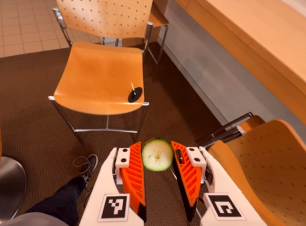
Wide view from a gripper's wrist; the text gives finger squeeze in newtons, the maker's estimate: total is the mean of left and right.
{"total": 8.7, "left": 8.4, "right": 9.1}